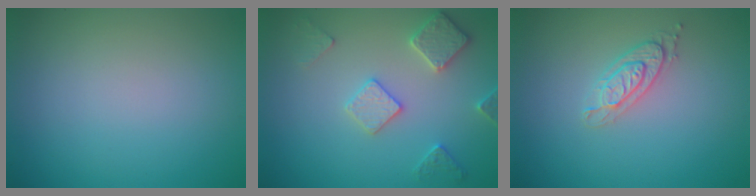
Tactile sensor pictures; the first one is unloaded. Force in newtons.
{"total": 2.9, "press": 2.8, "slide": 0.5}
{"total": 2.0, "press": 1.9, "slide": 0.4}